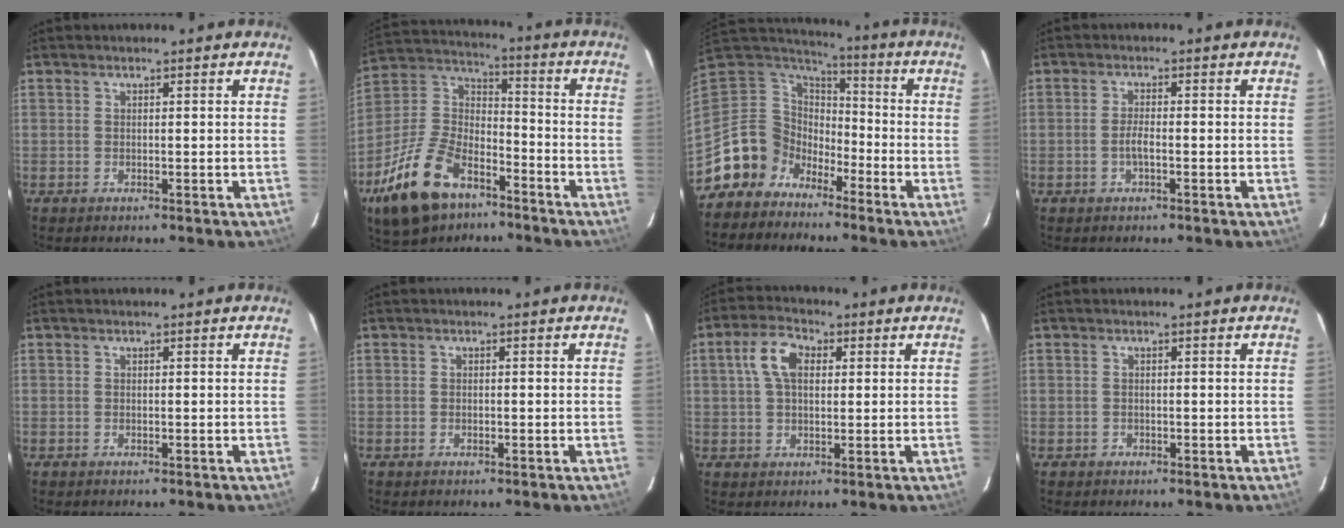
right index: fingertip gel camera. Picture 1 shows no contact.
{"total": 20.4, "force": [-12.1, 11.1, 12.1], "torque": [-0.262, 0.002, -0.214]}
{"total": 11.2, "force": [-7.5, 8.3, 0.4], "torque": [-0.037, 0.035, -0.146]}
{"total": 2.2, "force": [-0.8, 0.5, 2.0], "torque": [-0.041, 0.002, -0.017]}
{"total": 0.0}
{"total": 0.6, "force": [-0.3, 0.4, 0.4], "torque": [-0.006, 0.002, -0.005]}
{"total": 6.8, "force": [1.7, 4.0, 5.2], "torque": [-0.102, 0.022, 0.032]}
{"total": 0.9, "force": [-0.5, 0.7, -0.1], "torque": [0.003, 0.001, -0.006]}